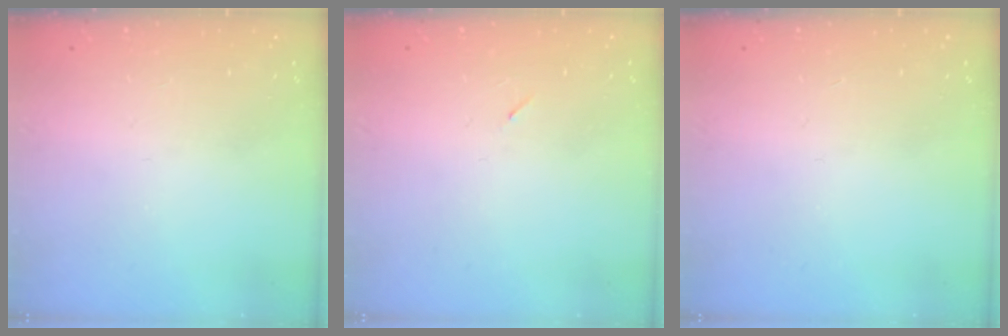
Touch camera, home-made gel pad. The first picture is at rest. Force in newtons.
{"total": 2.2, "press": 1.9, "slide": 1.2}
{"total": 0.0}